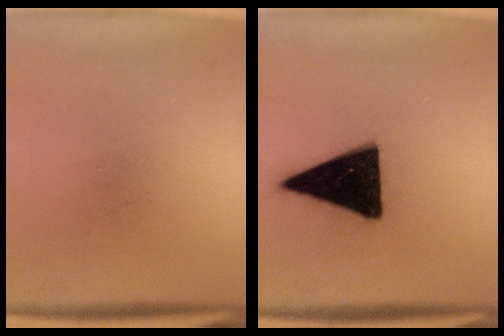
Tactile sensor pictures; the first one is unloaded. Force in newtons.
{"total": 19.4}